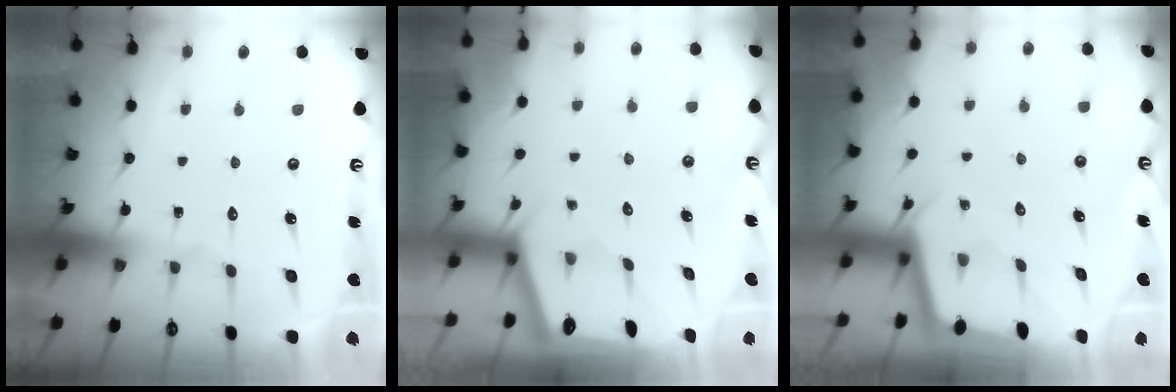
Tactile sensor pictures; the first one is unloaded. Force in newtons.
{"total": 2.0, "press": 2.0, "slide": 0.3}
{"total": 1.8, "press": 1.8, "slide": 0.1}